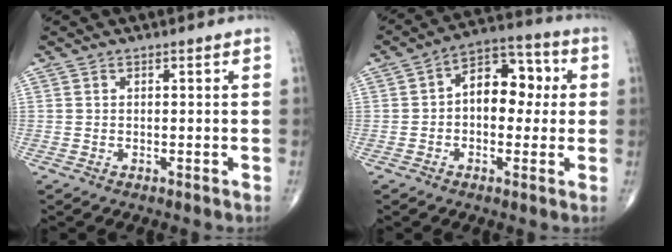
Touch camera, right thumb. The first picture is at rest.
{"total": 11.4, "force": [1.0, 7.3, 8.7], "torque": [-0.094, 0.030, 0.005]}